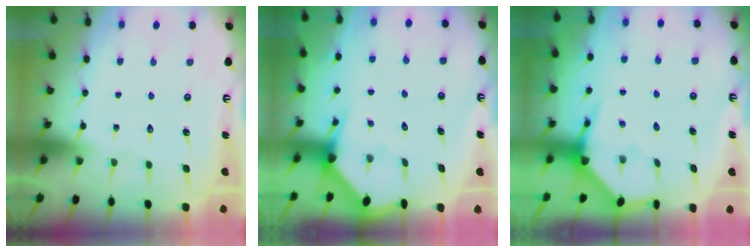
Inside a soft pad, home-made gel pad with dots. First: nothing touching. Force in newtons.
{"total": 3.0, "press": 3.0, "slide": 0.2}
{"total": 3.9, "press": 3.9, "slide": 0.5}